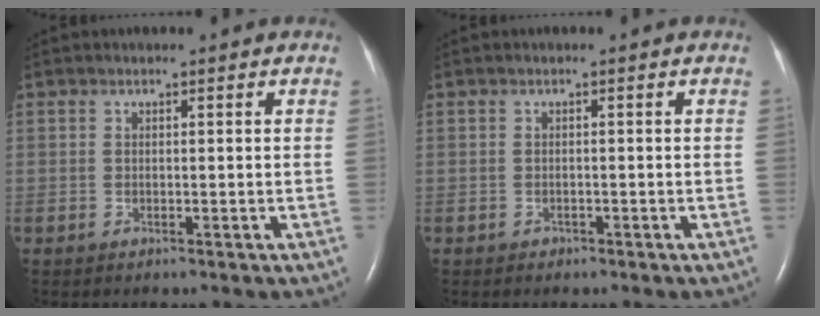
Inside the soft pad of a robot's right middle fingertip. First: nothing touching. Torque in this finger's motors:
{"motor_torque": [-0.23, 0.16, 0.08, 0.01]}